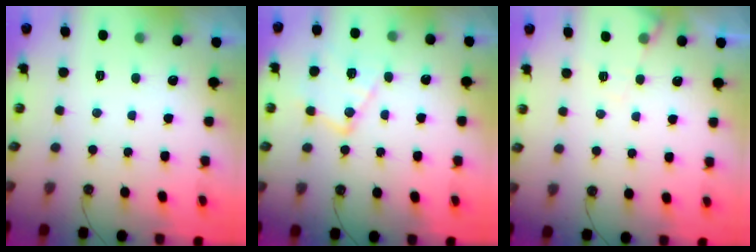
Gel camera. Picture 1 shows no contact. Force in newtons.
{"total": 13.4, "press": 13.4, "slide": 1.3}
{"total": 7.3, "press": 7.3, "slide": 0.7}